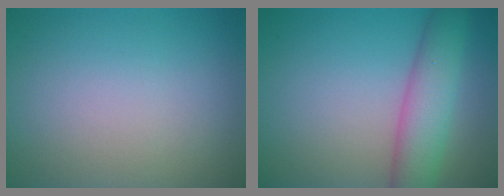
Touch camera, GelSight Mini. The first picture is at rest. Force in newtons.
{"total": 5.4, "press": 5.4, "slide": 0.2}